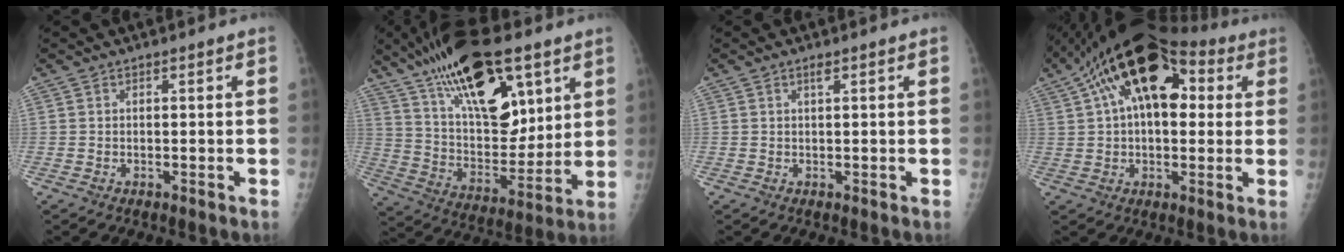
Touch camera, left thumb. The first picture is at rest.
{"total": 25.5, "force": [14.4, 11.5, 17.6], "torque": [-0.267, -0.042, 0.254]}
{"total": 1.0, "force": [0.6, 0.2, 0.8], "torque": [-0.014, 0.000, 0.010]}
{"total": 18.6, "force": [6.0, 10.4, 14.3], "torque": [-0.210, 0.034, 0.088]}